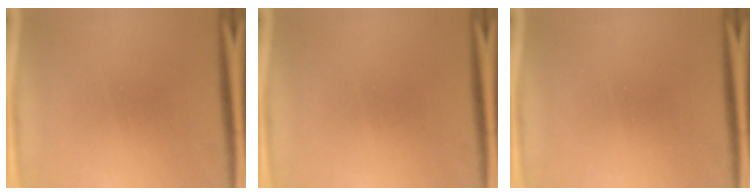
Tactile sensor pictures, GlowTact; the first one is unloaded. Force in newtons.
{"total": 0.0}
{"total": 0.0}